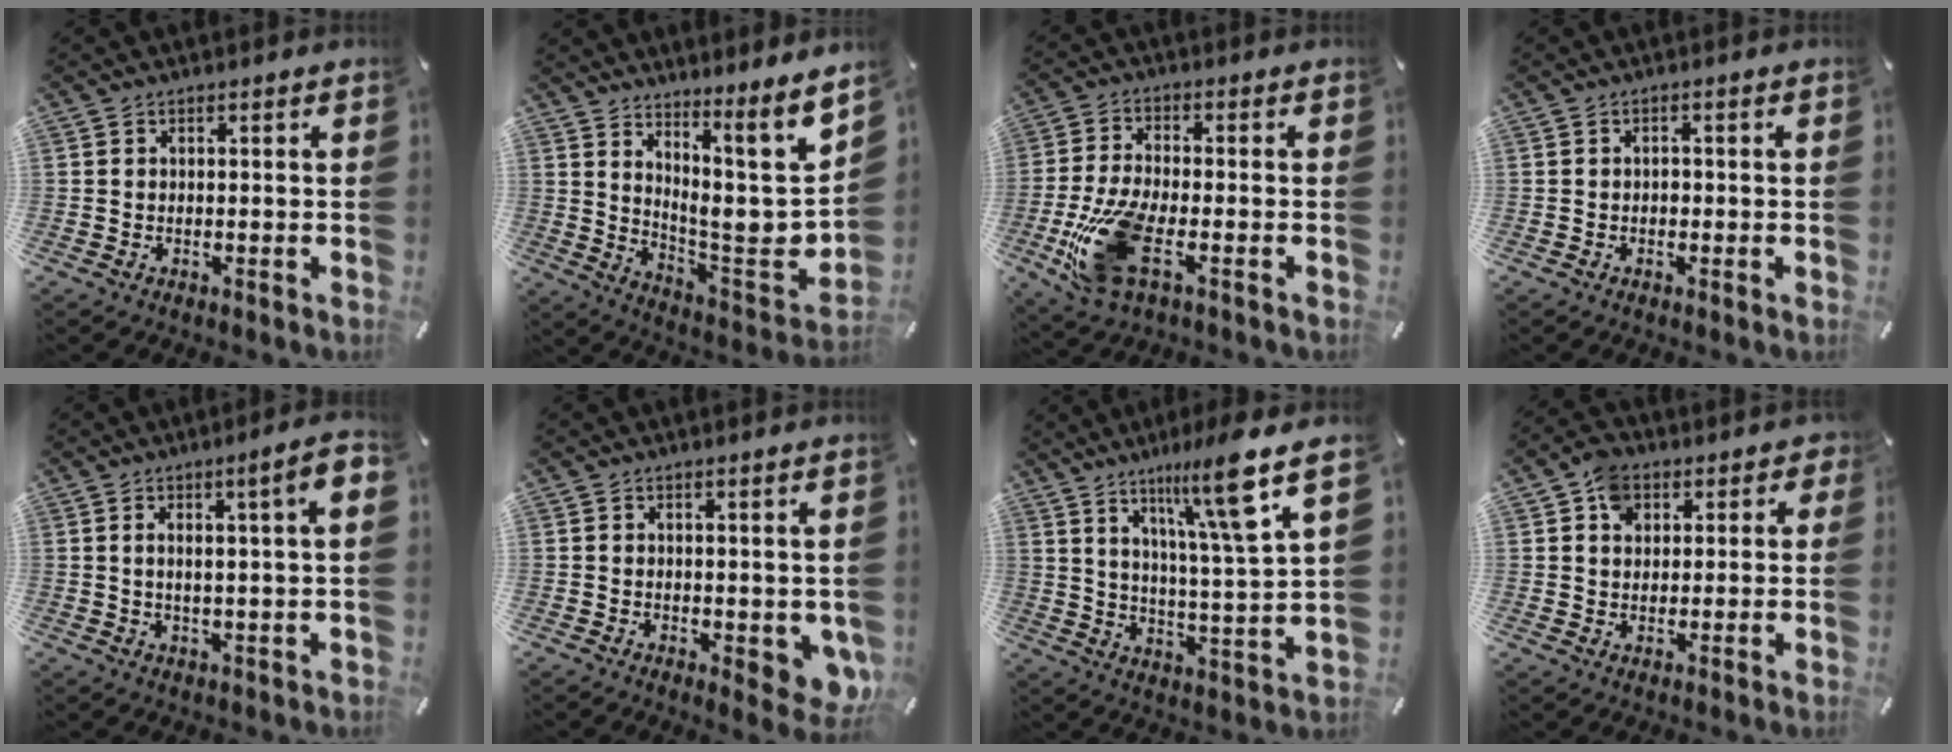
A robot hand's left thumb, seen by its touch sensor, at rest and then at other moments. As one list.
[{"total": 11.5, "force": [6.9, 1.8, 8.9], "torque": [-0.106, -0.111, 0.106]}, {"total": 14.1, "force": [-4.7, 6.0, 11.8], "torque": [-0.258, -0.010, -0.078]}, {"total": 1.2, "force": [-0.3, 0.8, 0.8], "torque": [-0.016, 0.003, -0.008]}, {"total": 7.1, "force": [2.2, 0.8, 6.7], "torque": [-0.104, -0.005, 0.030]}, {"total": 4.9, "force": [-0.1, 2.3, 4.3], "torque": [-0.037, -0.010, 0.002]}, {"total": 15.2, "force": [9.9, 1.5, 11.5], "torque": [-0.179, -0.056, 0.147]}, {"total": 7.4, "force": [2.3, 6.3, 3.2], "torque": [-0.043, 0.003, 0.041]}]